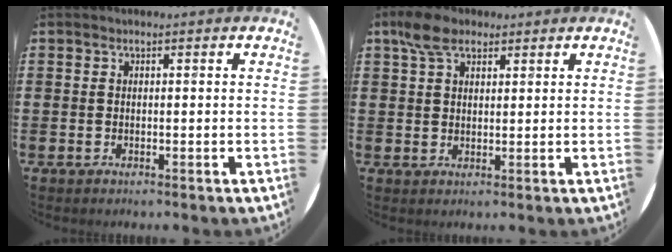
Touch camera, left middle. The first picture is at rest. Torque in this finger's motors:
{"motor_torque": [1.13, -0.86, 0.18, 0.15]}